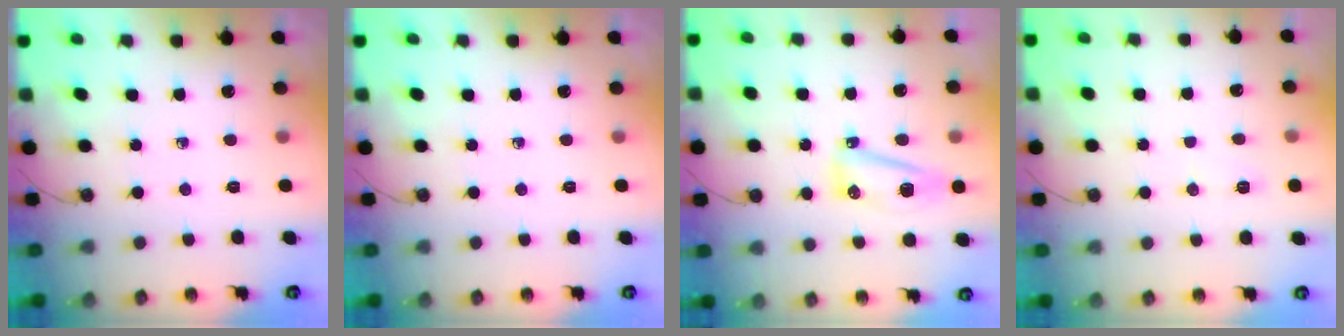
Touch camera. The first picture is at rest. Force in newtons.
{"total": 0.0}
{"total": 8.4, "press": 5.3, "slide": 6.5}
{"total": 10.3, "press": 4.4, "slide": 9.3}